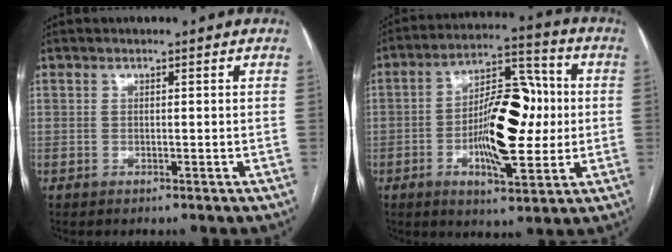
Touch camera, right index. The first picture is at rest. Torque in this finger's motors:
{"motor_torque": [0.70, 0.31, 0.31, 0.17]}